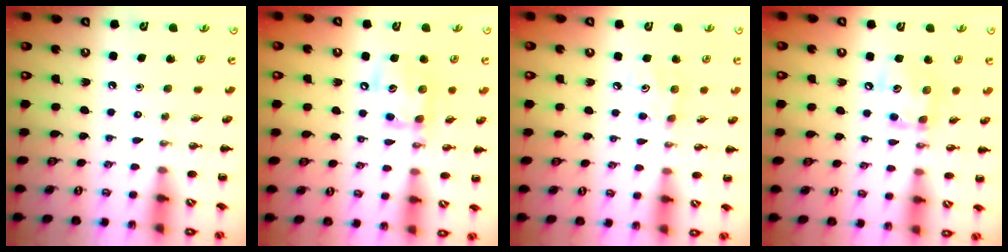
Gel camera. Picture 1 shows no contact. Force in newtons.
{"total": 12.6, "press": 12.5, "slide": 1.9}
{"total": 5.4, "press": 5.3, "slide": 1.1}
{"total": 10.4, "press": 10.4, "slide": 0.6}